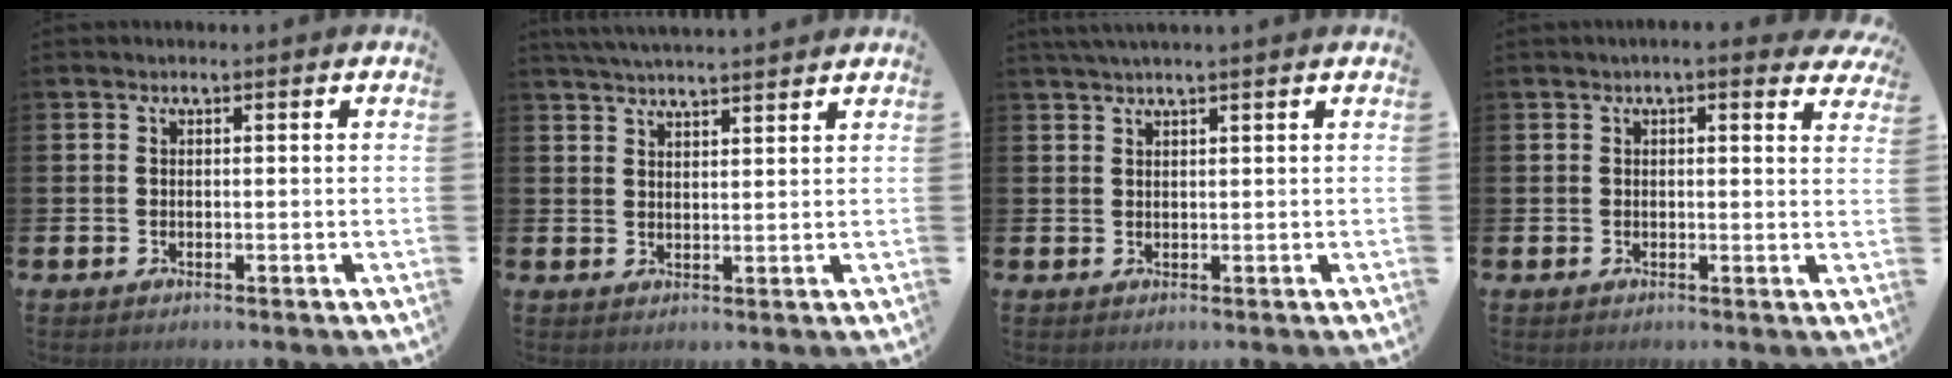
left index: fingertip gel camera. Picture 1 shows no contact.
{"total": 4.1, "force": [4.0, -0.1, 0.7], "torque": [-0.023, -0.014, 0.073]}
{"total": 1.7, "force": [1.5, -0.3, 0.8], "torque": [-0.023, 0.003, 0.029]}
{"total": 1.9, "force": [1.8, 0.1, 0.7], "torque": [-0.006, -0.009, 0.029]}